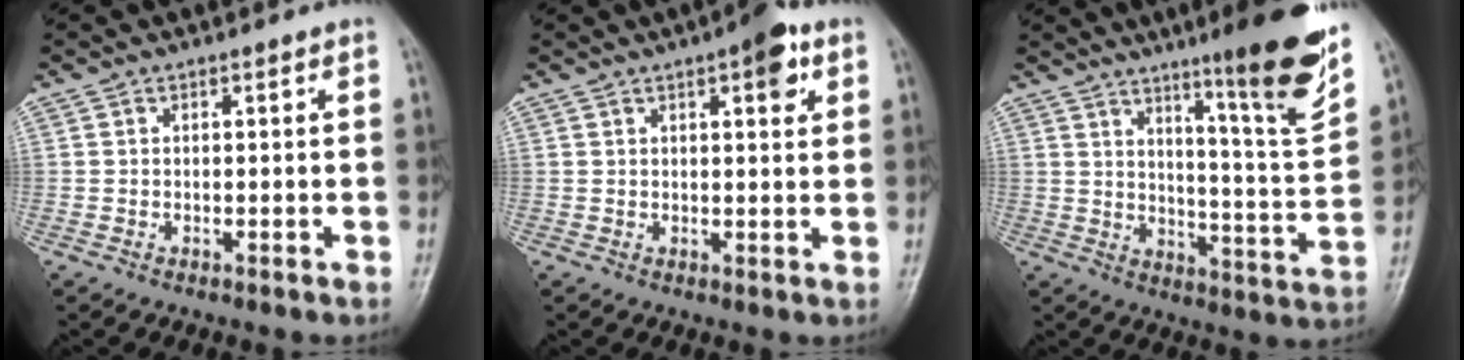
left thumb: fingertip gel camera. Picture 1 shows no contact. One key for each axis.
{"total": 5.9, "fx": 2.8, "fy": 2.1, "fz": 4.8, "tx": -0.049, "ty": -0.005, "tz": 0.031}
{"total": 16.4, "fx": 10.4, "fy": 1.2, "fz": 12.6, "tx": -0.157, "ty": -0.068, "tz": 0.158}